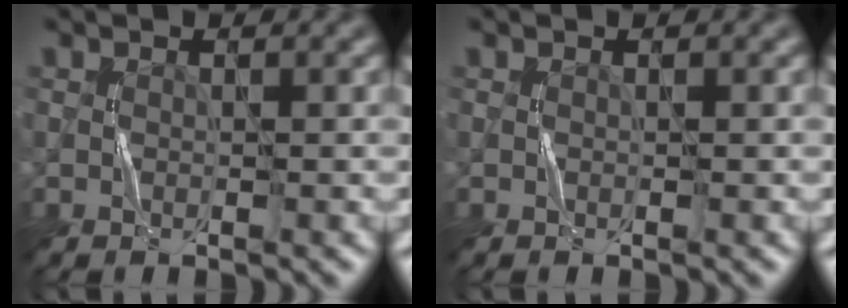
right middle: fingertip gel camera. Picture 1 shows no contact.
{"total": 0.0}